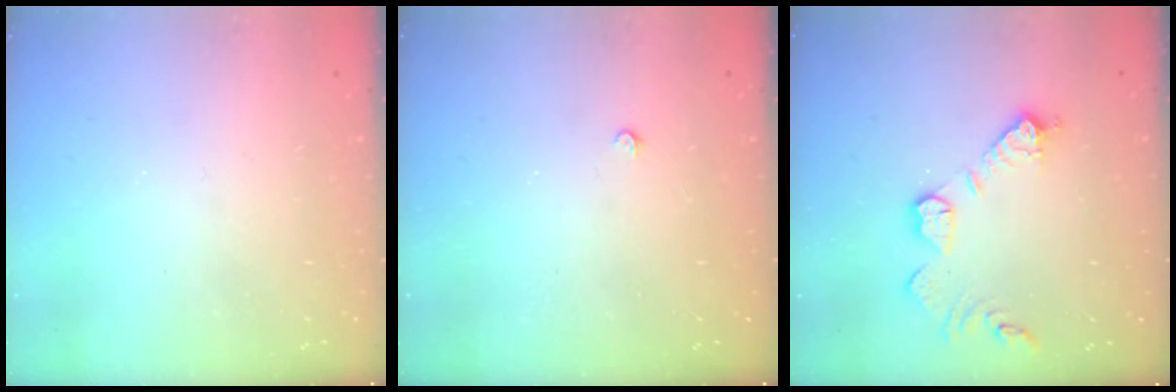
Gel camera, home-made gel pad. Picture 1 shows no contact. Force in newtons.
{"total": 2.3, "press": 2.3, "slide": 0.4}
{"total": 12.9, "press": 12.8, "slide": 0.9}